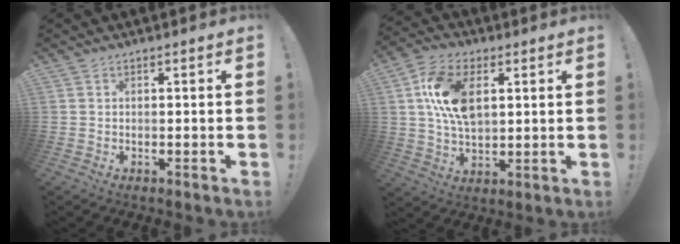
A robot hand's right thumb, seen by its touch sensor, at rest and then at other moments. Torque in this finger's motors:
{"motor_torque": [0.23, 0.35, 0.67, 0.66, 0.15]}